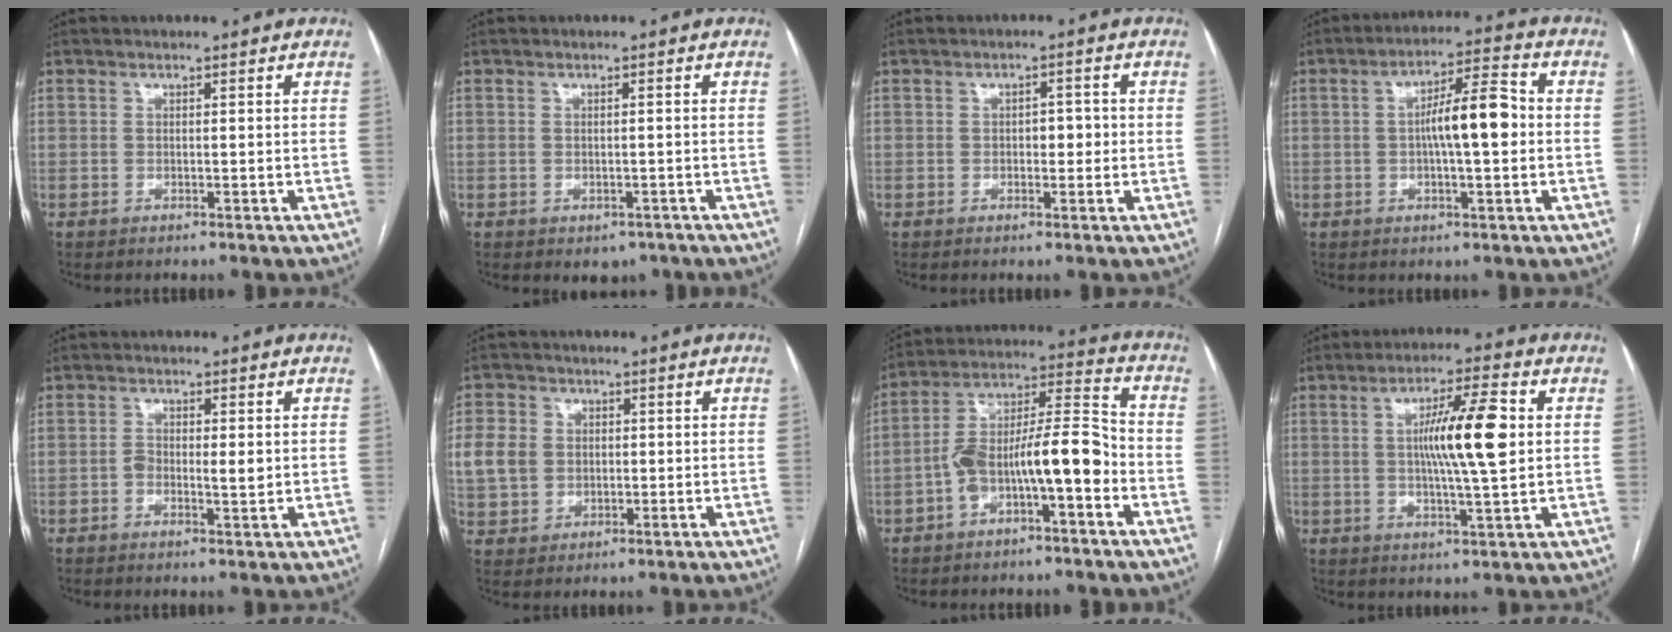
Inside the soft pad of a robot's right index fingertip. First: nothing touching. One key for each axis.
{"total": 2.8, "fx": -1.7, "fy": 2.0, "fz": 1.0, "tx": -0.007, "ty": 0.004, "tz": -0.012}
{"total": 2.5, "fx": -0.2, "fy": 1.4, "fz": 2.0, "tx": -0.027, "ty": 0.007, "tz": -0.003}
{"total": 8.7, "fx": -0.1, "fy": 1.7, "fz": 8.5, "tx": -0.148, "ty": 0.019, "tz": -0.005}
{"total": 3.2, "fx": 0.0, "fy": 1.4, "fz": 2.9, "tx": -0.045, "ty": 0.008, "tz": 0.002}
{"total": 15.7, "fx": 1.8, "fy": 14.0, "fz": 6.8, "tx": -0.210, "ty": 0.036, "tz": 0.051}
{"total": 12.3, "fx": -4.2, "fy": 2.8, "fz": 11.2, "tx": -0.198, "ty": 0.041, "tz": -0.065}
{"total": 10.8, "fx": 1.4, "fy": 0.6, "fz": 10.7, "tx": -0.185, "ty": 0.003, "tz": 0.023}